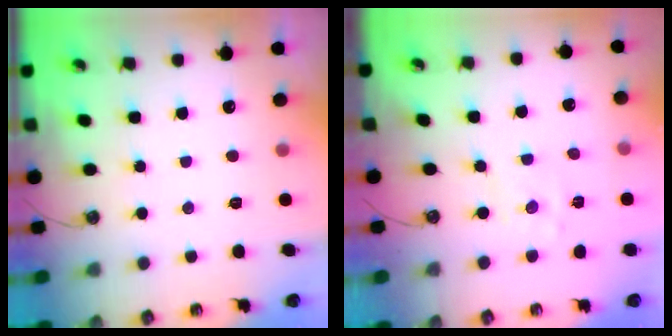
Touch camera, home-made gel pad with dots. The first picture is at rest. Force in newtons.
{"total": 2.0, "press": 2.0, "slide": 0.3}